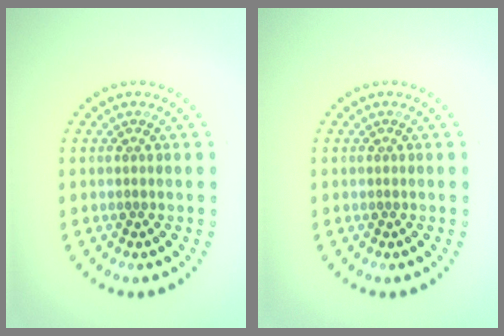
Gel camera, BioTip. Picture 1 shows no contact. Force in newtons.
{"total": 0.0}